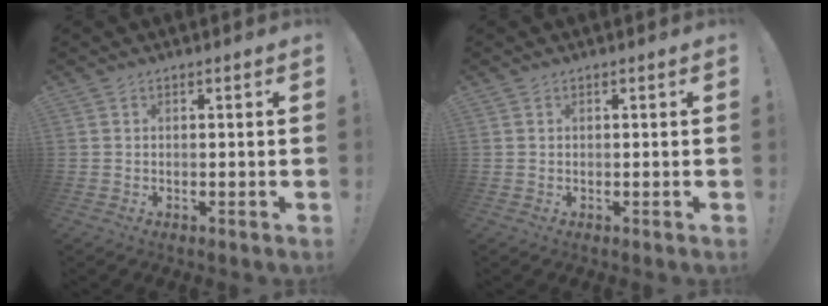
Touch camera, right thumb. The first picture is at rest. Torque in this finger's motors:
{"motor_torque": [-0.33, 0.13, 0.01, -0.13, 0.01]}